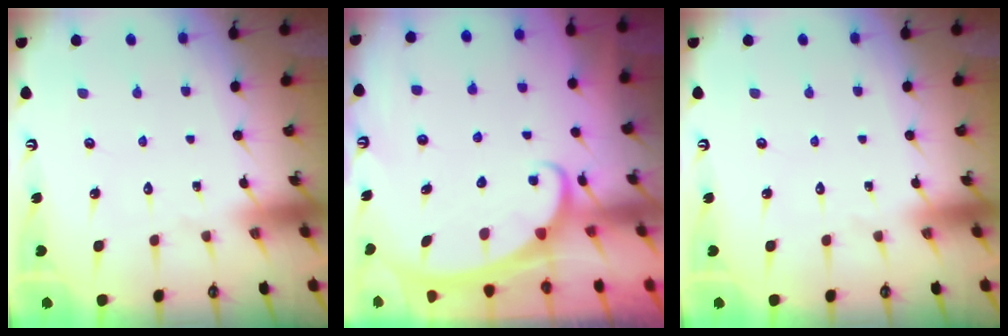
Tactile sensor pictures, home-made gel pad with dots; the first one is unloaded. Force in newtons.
{"total": 2.4, "press": 2.4, "slide": 0.3}
{"total": 0.0}